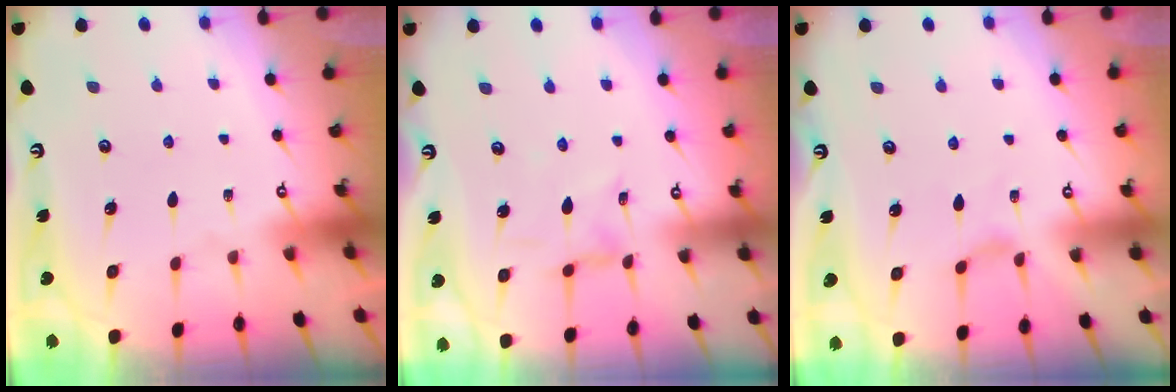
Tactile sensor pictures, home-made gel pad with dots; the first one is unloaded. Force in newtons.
{"total": 3.0, "press": 2.9, "slide": 0.3}
{"total": 1.4, "press": 1.3, "slide": 0.4}